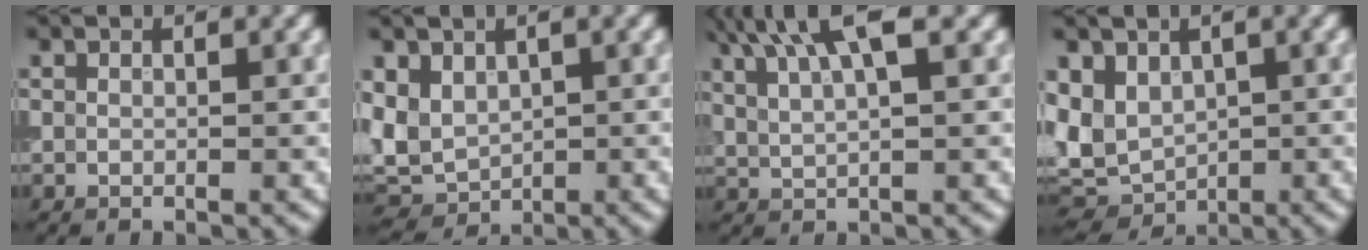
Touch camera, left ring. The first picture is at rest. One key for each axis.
{"total": 4.4, "fx": 0.5, "fy": 3.5, "fz": 2.6, "tx": -0.061, "ty": -0.001, "tz": 0.005}
{"total": 6.2, "fx": 3.8, "fy": 1.7, "fz": 4.6, "tx": -0.078, "ty": 0.012, "tz": 0.063}
{"total": 5.1, "fx": 0.3, "fy": 4.0, "fz": 3.1, "tx": -0.073, "ty": -0.005, "tz": 0.004}